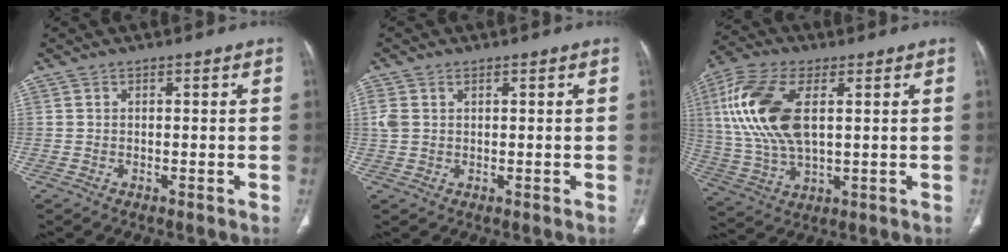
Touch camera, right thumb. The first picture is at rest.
{"total": 2.8, "force": [0.8, 2.1, 1.7], "torque": [-0.049, 0.006, 0.021]}
{"total": 16.9, "force": [3.8, 8.5, 14.1], "torque": [-0.312, 0.001, 0.075]}